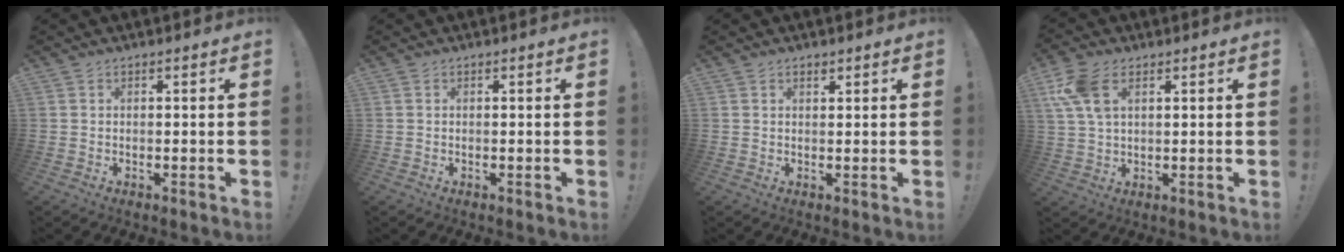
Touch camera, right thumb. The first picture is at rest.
{"total": 0.0}
{"total": 1.2, "force": [0.9, 0.6, 0.5], "torque": [-0.007, -0.002, 0.018]}
{"total": 9.9, "force": [4.1, 5.2, 7.3], "torque": [-0.144, -0.010, 0.077]}